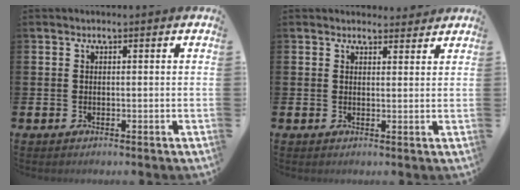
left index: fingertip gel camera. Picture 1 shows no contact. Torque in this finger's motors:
{"motor_torque": [0.34, -0.39, -0.03, -0.03]}